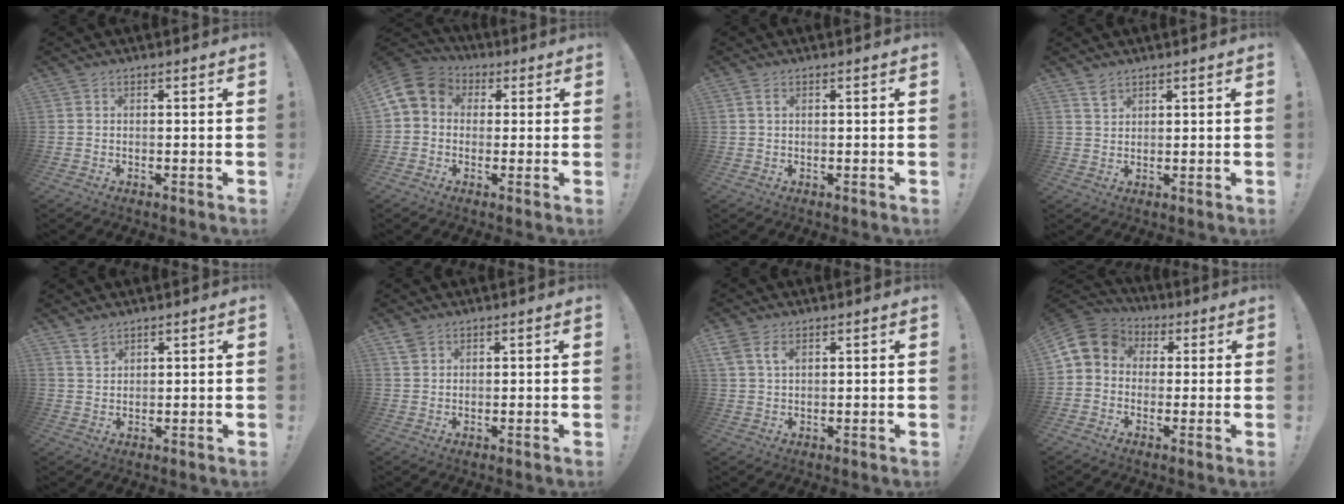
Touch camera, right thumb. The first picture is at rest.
{"total": 8.8, "force": [1.4, 7.5, 4.6], "torque": [-0.089, 0.006, 0.034]}
{"total": 1.7, "force": [0.7, 0.6, 1.4], "torque": [-0.030, 0.003, 0.013]}
{"total": 3.1, "force": [2.4, 1.6, 1.2], "torque": [-0.005, -0.017, 0.043]}
{"total": 3.5, "force": [2.8, 1.7, 1.3], "torque": [-0.008, -0.022, 0.050]}
{"total": 2.7, "force": [2.0, 1.5, 1.0], "torque": [-0.019, -0.006, 0.039]}
{"total": 4.5, "force": [2.2, 2.5, 3.0], "torque": [-0.059, -0.001, 0.042]}
{"total": 8.5, "force": [1.0, 7.4, 4.1], "torque": [-0.067, 0.009, 0.027]}